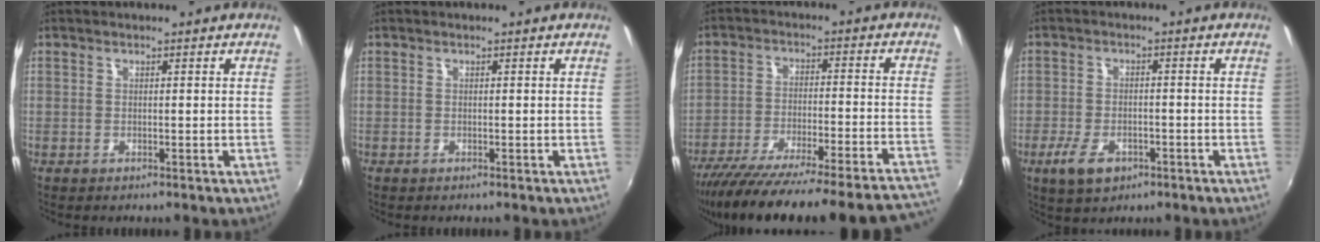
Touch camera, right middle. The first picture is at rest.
{"total": 0.0}
{"total": 29.8, "force": [-26.6, 2.2, 13.3], "torque": [-0.206, -0.061, -0.377]}
{"total": 6.6, "force": [-3.4, 3.6, 4.3], "torque": [-0.105, -0.009, -0.057]}